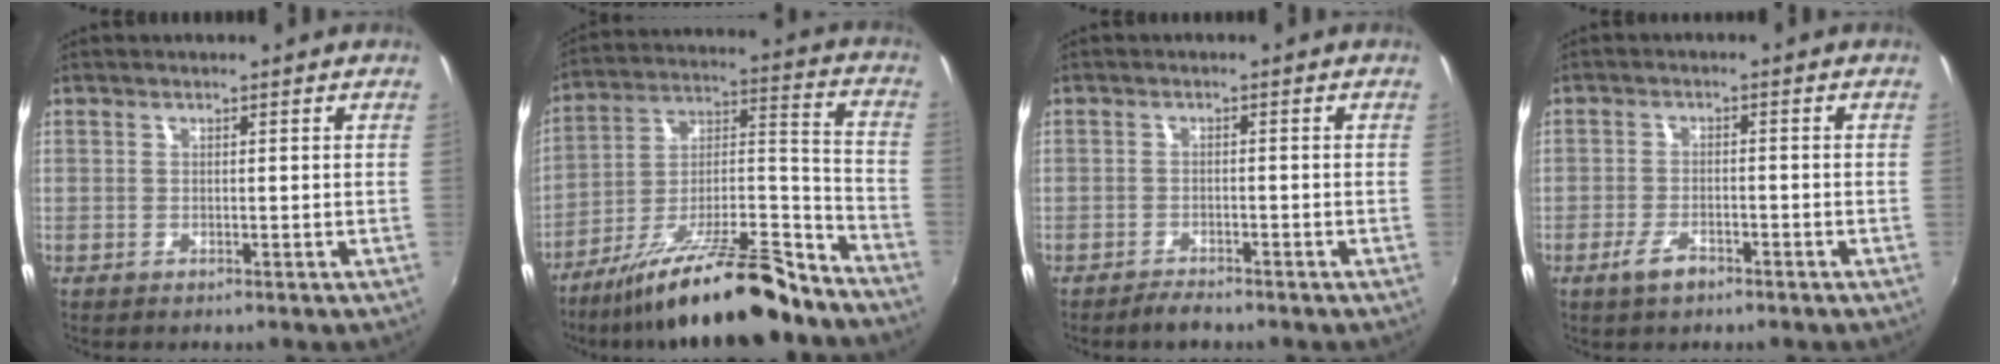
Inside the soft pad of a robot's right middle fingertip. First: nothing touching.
{"total": 21.7, "force": [-17.1, 4.1, 12.8], "torque": [-0.205, -0.001, -0.268]}
{"total": 2.6, "force": [-2.4, 0.6, 0.9], "torque": [-0.030, -0.005, -0.044]}
{"total": 3.8, "force": [-2.6, 1.4, 2.4], "torque": [-0.058, -0.003, -0.048]}